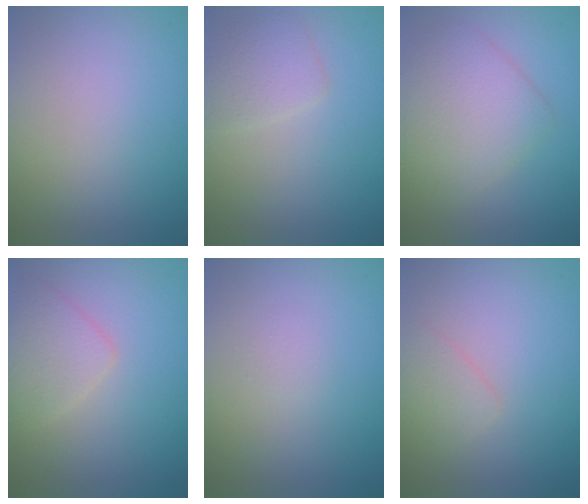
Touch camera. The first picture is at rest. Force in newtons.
{"total": 2.3, "press": 2.3, "slide": 0.0}
{"total": 4.3, "press": 4.3, "slide": 0.2}
{"total": 2.4, "press": 2.4, "slide": 0.1}
{"total": 0.5, "press": 0.5, "slide": 0.1}
{"total": 1.3, "press": 1.3, "slide": 0.1}